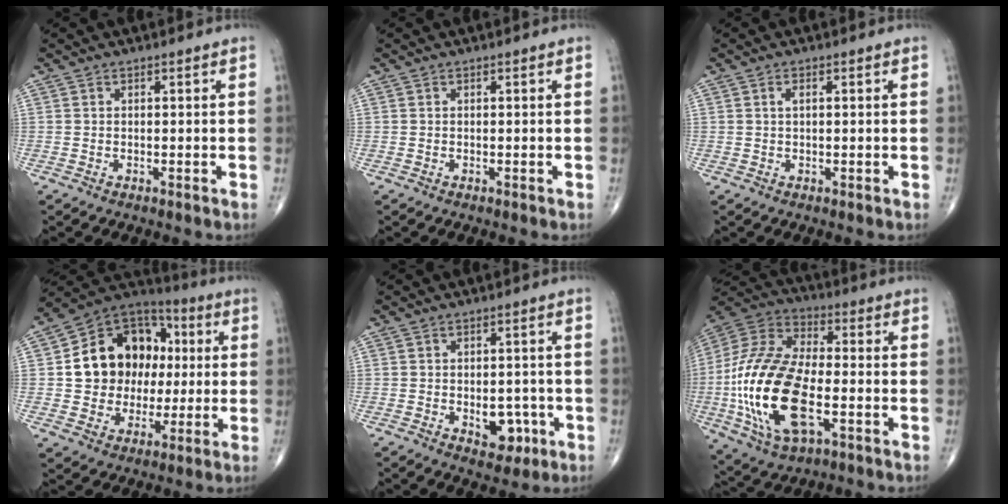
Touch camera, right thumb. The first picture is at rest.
{"total": 0.0}
{"total": 1.4, "force": [0.5, 0.6, 1.2], "torque": [-0.025, 0.005, 0.008]}
{"total": 18.3, "force": [1.9, 14.8, 10.6], "torque": [-0.125, 0.025, 0.034]}
{"total": 6.1, "force": [-1.8, 3.9, 4.3], "torque": [-0.029, 0.008, -0.016]}
{"total": 24.4, "force": [-4.8, 11.9, 20.7], "torque": [-0.442, 0.008, -0.083]}